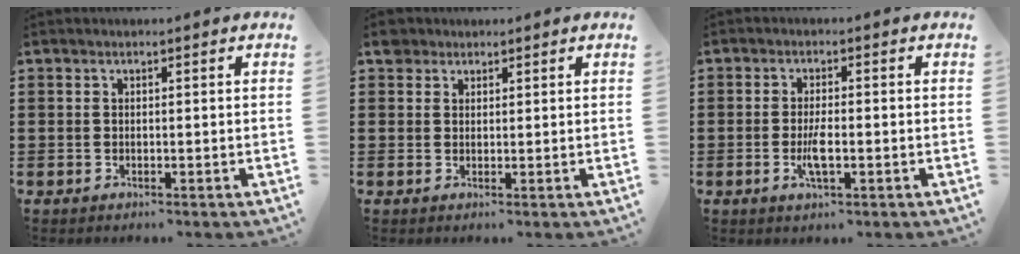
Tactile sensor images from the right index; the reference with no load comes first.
{"total": 2.4, "force": [1.8, 1.6, 0.4], "torque": [-0.016, 0.008, 0.034]}
{"total": 3.6, "force": [-0.9, 1.0, 3.4], "torque": [-0.072, -0.004, -0.020]}